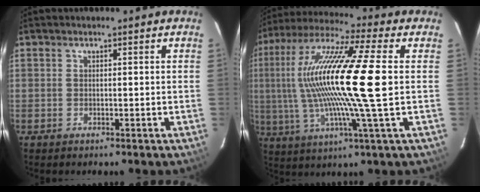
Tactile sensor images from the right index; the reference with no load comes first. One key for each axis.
{"total": 20.9, "fx": 1.3, "fy": 0.5, "fz": 20.9, "tx": -0.394, "ty": 0.006, "tz": 0.011}